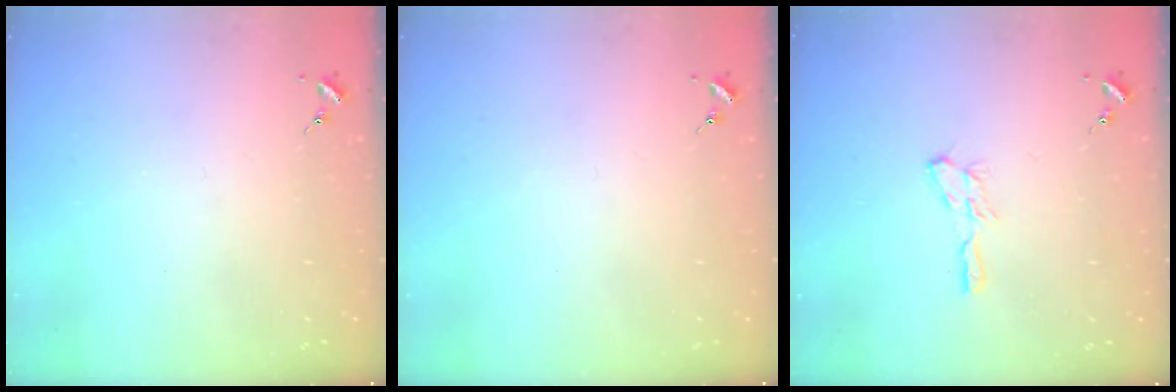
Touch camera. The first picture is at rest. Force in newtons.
{"total": 0.0}
{"total": 6.9, "press": 6.8, "slide": 0.7}